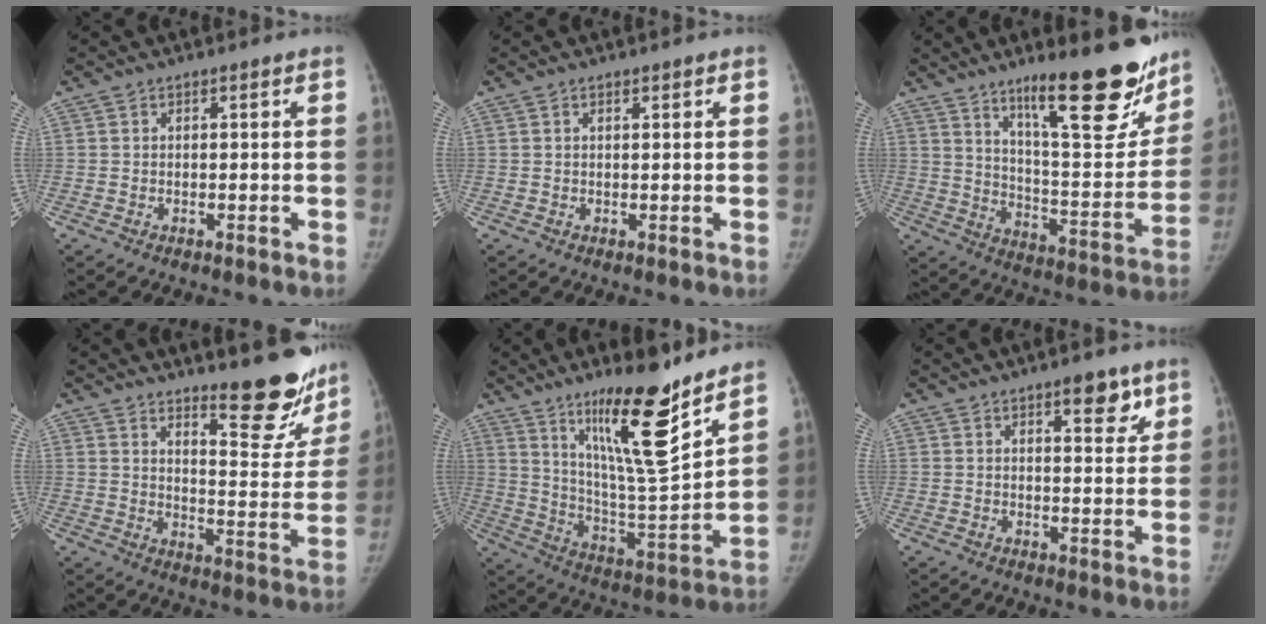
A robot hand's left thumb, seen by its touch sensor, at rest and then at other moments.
{"total": 0.9, "force": [0.5, 0.4, 0.6], "torque": [-0.007, -0.001, 0.006]}
{"total": 23.6, "force": [15.6, 6.0, 16.7], "torque": [-0.194, -0.096, 0.241]}
{"total": 15.4, "force": [12.2, 4.1, 8.4], "torque": [-0.064, -0.115, 0.164]}
{"total": 20.1, "force": [13.1, 3.6, 14.8], "torque": [-0.214, -0.089, 0.225]}
{"total": 6.2, "force": [3.7, 2.5, 4.3], "torque": [-0.034, -0.020, 0.047]}